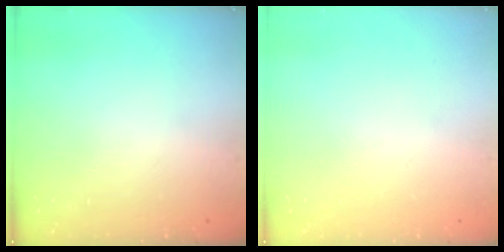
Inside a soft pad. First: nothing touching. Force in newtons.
{"total": 0.0}